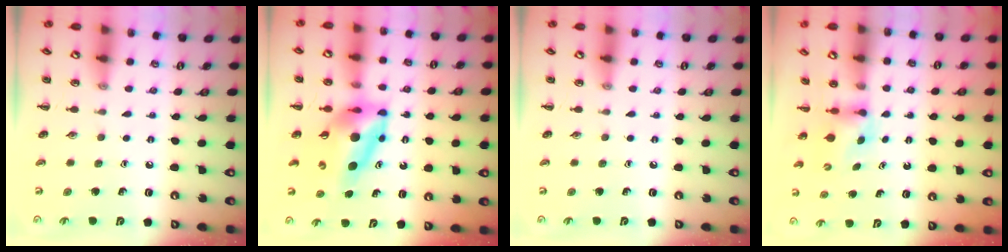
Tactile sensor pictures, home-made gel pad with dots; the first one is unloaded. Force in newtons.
{"total": 11.6, "press": 10.9, "slide": 3.9}
{"total": 0.0}
{"total": 2.9, "press": 2.6, "slide": 1.2}